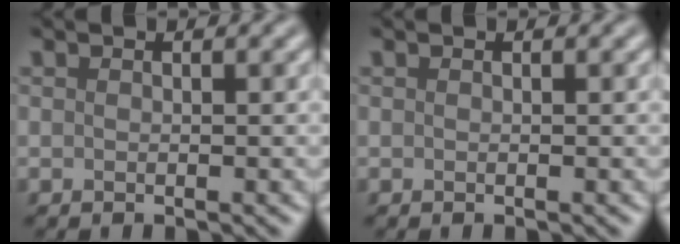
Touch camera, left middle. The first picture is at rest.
{"total": 0.0}